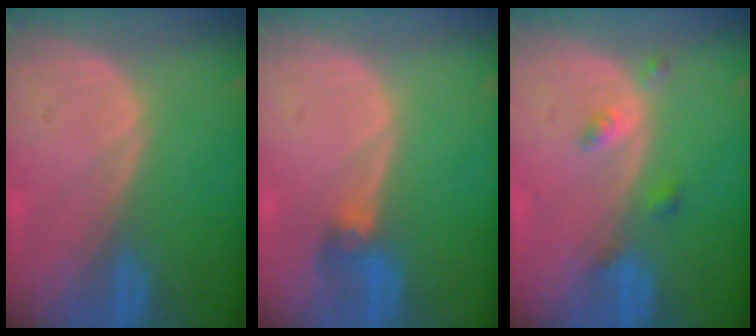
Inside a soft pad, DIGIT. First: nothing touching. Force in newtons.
{"total": 2.9, "press": 2.6, "slide": 1.2}
{"total": 2.5, "press": 2.5, "slide": 0.2}